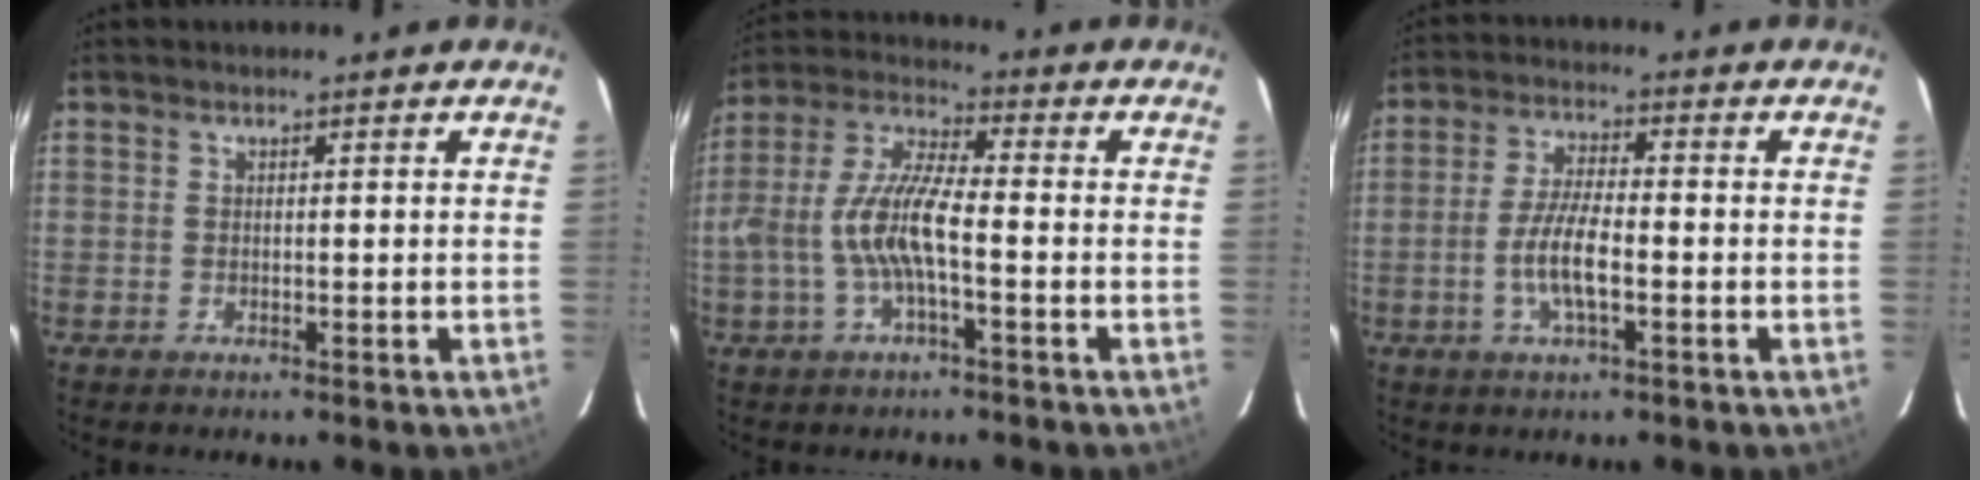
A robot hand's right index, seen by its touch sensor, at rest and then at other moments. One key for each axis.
{"total": 10.5, "fx": -2.3, "fy": 3.1, "fz": 9.8, "tx": -0.208, "ty": 0.006, "tz": -0.043}
{"total": 7.2, "fx": -2.2, "fy": 1.8, "fz": 6.6, "tx": -0.134, "ty": -0.001, "tz": -0.044}